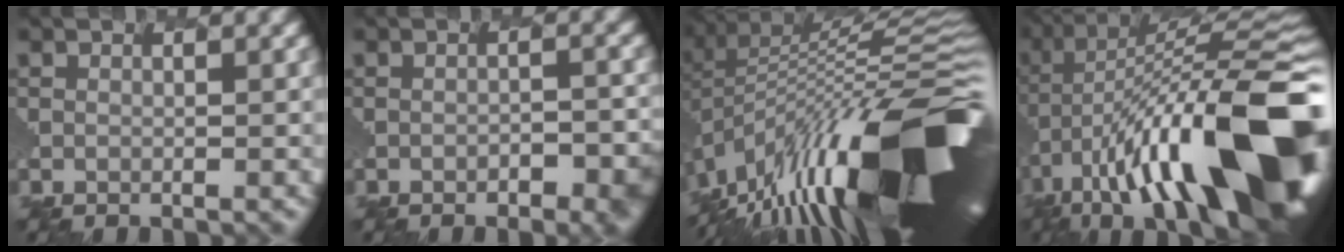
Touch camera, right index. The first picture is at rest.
{"total": 3.7, "force": [-1.5, 1.5, 3.0], "torque": [-0.046, -0.005, -0.005]}
{"total": 17.4, "force": [-6.8, 5.7, 14.9], "torque": [-0.242, -0.001, -0.120]}
{"total": 17.3, "force": [-5.6, 5.9, 15.3], "torque": [-0.247, 0.028, -0.103]}